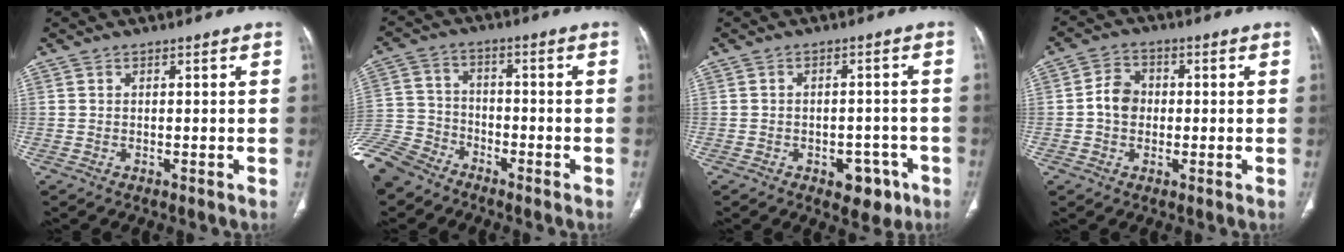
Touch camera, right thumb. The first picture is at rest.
{"total": 10.7, "force": [-8.7, 6.0, 2.2], "torque": [-0.059, 0.033, -0.173]}
{"total": 6.4, "force": [-3.2, 4.0, 3.8], "torque": [-0.020, 0.021, -0.036]}
{"total": 5.4, "force": [-0.2, 4.5, 3.0], "torque": [-0.039, 0.015, -0.012]}